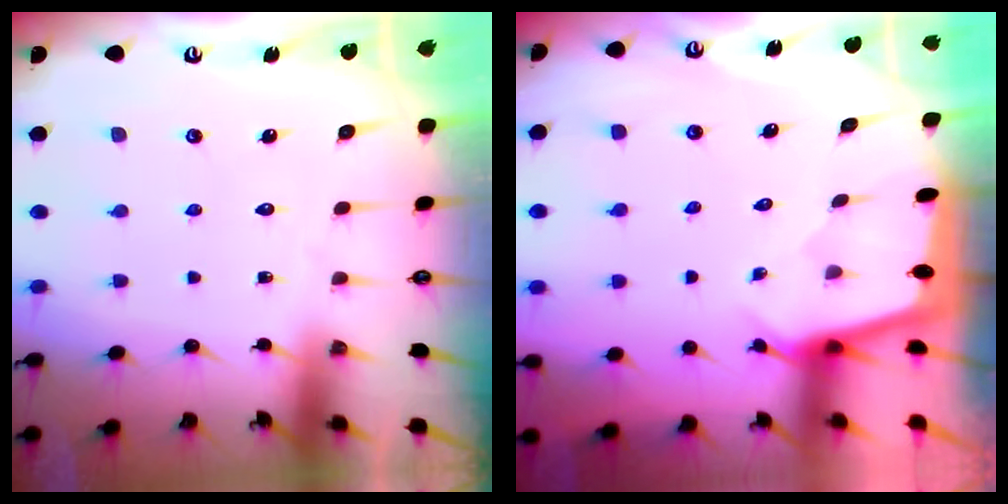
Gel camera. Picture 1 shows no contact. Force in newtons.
{"total": 1.6, "press": 1.6, "slide": 0.3}